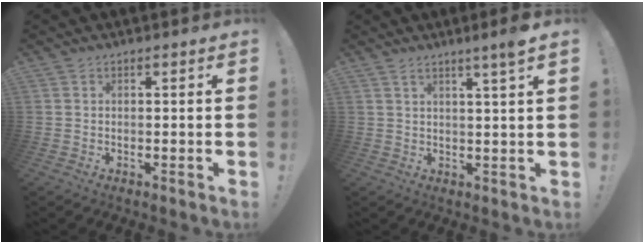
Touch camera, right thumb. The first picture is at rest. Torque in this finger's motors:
{"motor_torque": [-0.02, -0.01, 0.35, 0.25, 0.00]}